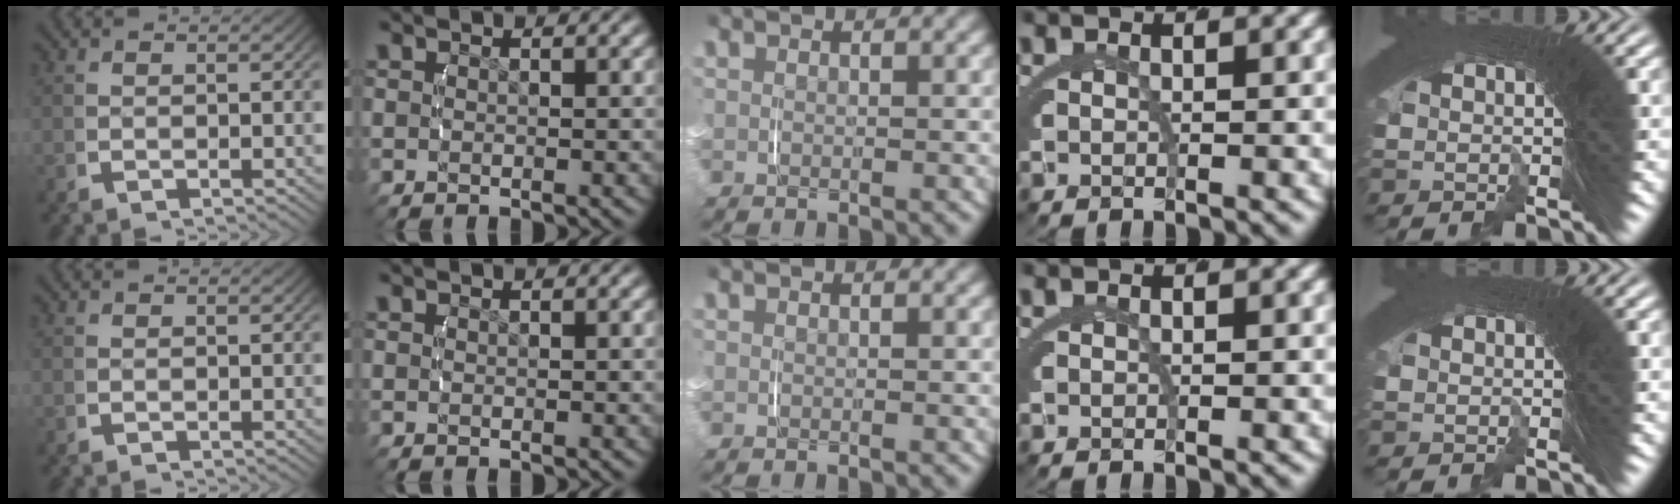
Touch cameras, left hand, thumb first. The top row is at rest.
{}